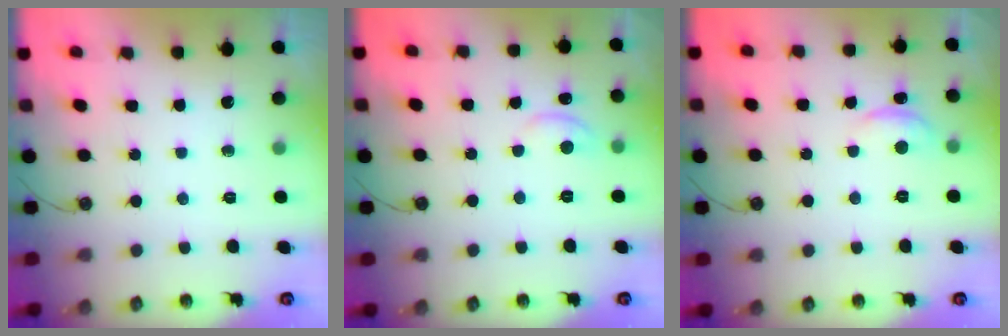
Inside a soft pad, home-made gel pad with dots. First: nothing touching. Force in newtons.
{"total": 1.4, "press": 1.4, "slide": 0.5}
{"total": 0.0}